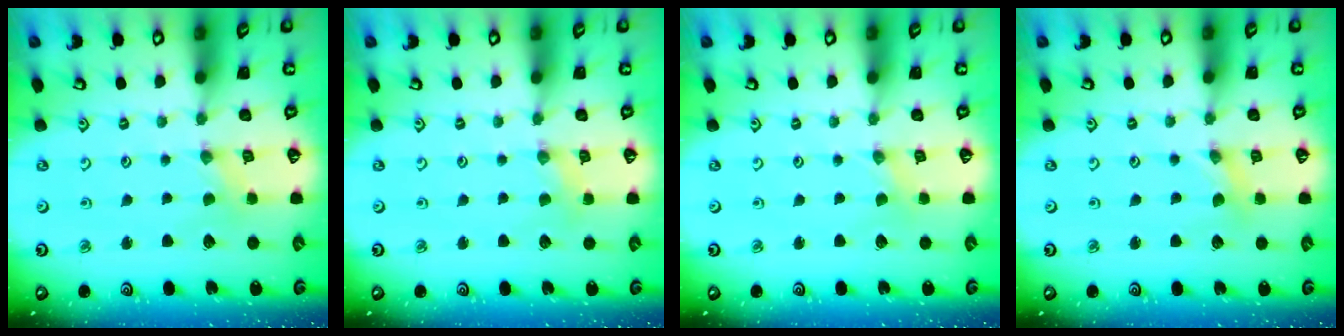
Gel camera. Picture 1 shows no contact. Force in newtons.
{"total": 1.9, "press": 1.8, "slide": 0.4}
{"total": 0.0}
{"total": 0.9, "press": 0.8, "slide": 0.3}